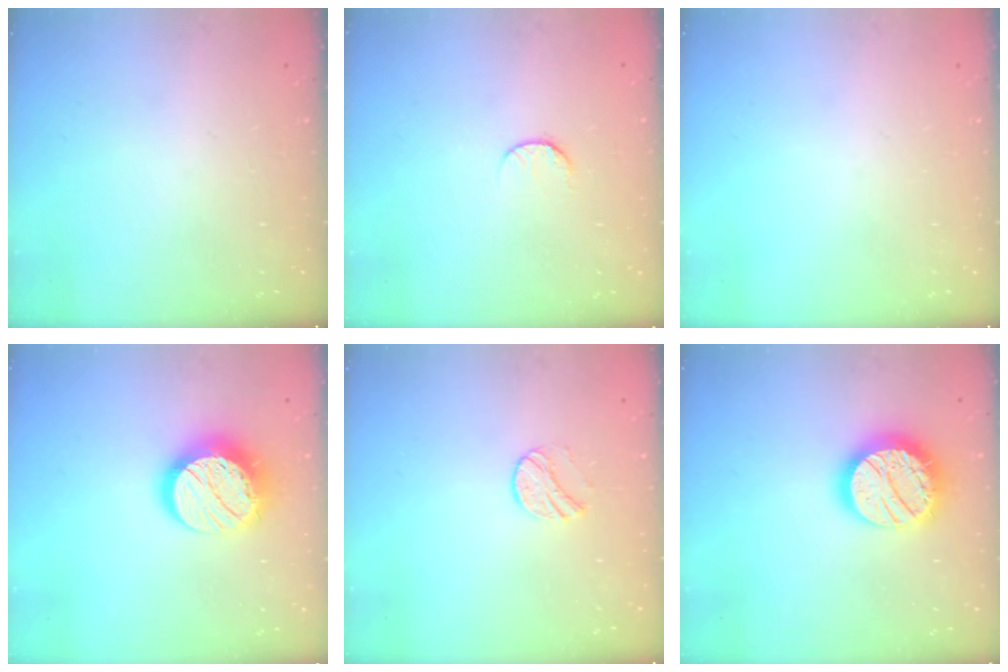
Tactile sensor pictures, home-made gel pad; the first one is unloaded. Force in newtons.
{"total": 6.3, "press": 6.3, "slide": 0.7}
{"total": 0.0}
{"total": 15.1, "press": 15.1, "slide": 0.8}
{"total": 7.4, "press": 7.4, "slide": 0.6}
{"total": 18.8, "press": 18.7, "slide": 1.5}